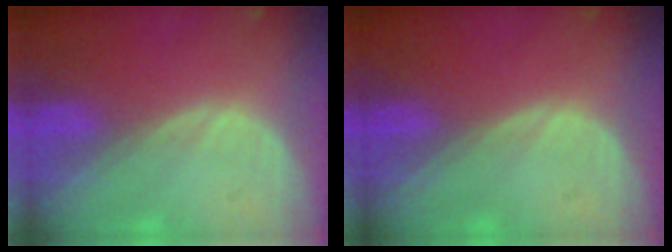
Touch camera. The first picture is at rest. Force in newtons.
{"total": 0.0}